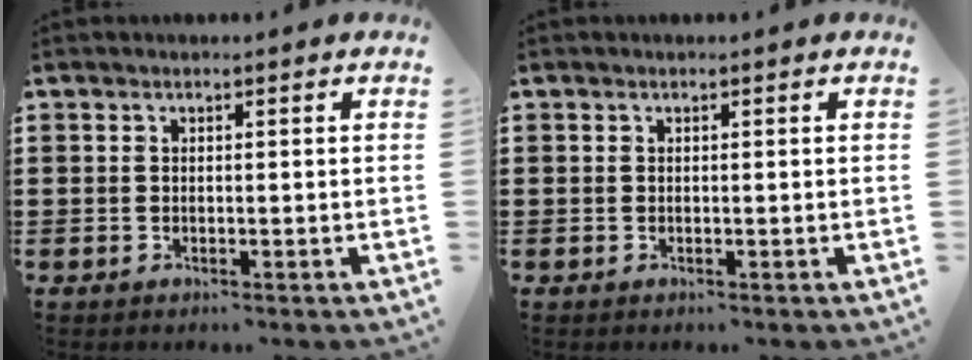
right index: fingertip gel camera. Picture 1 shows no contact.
{"total": 0.0}